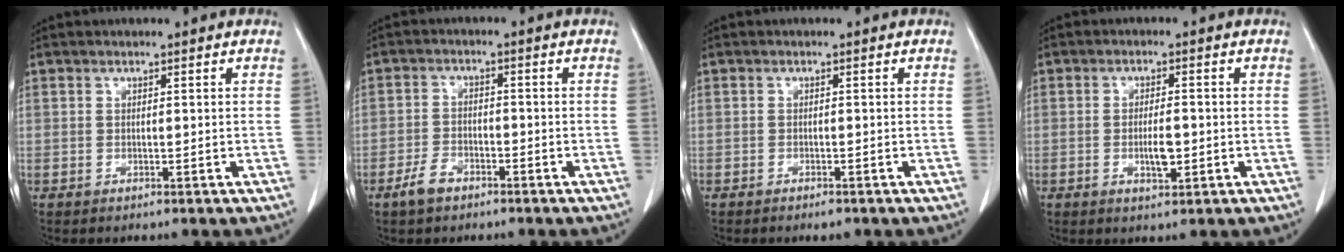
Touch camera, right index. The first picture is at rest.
{"total": 3.8, "force": [-2.6, 2.0, 1.8], "torque": [-0.036, 0.003, -0.046]}
{"total": 1.3, "force": [-1.0, 0.3, 0.7], "torque": [-0.013, -0.001, -0.010]}
{"total": 3.8, "force": [-0.9, 1.2, 3.5], "torque": [-0.066, -0.001, -0.010]}